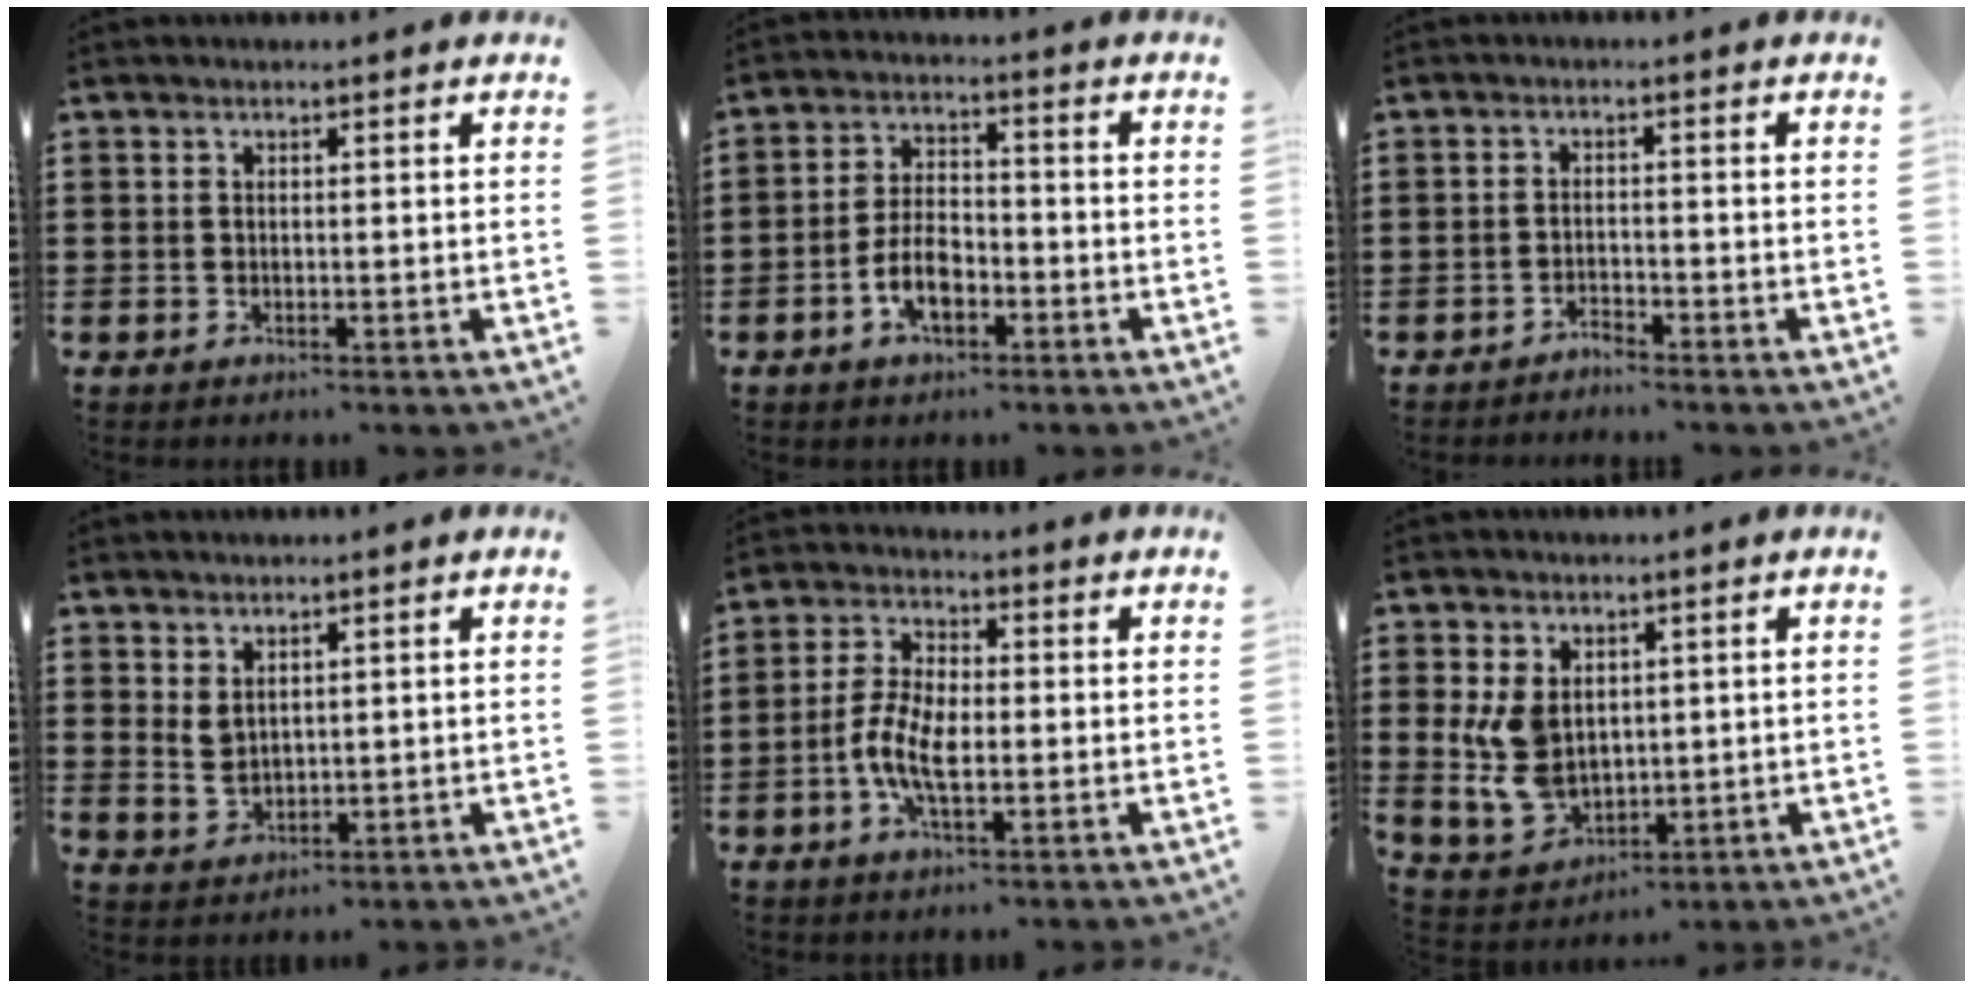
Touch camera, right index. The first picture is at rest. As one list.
[{"total": 6.3, "force": [-2.7, 3.3, 4.8], "torque": [-0.108, 0.001, -0.054]}, {"total": 2.0, "force": [-2.0, -0.1, 0.0], "torque": [-0.005, 0.003, -0.041]}, {"total": 2.5, "force": [1.6, 1.4, 1.3], "torque": [-0.030, 0.003, 0.032]}, {"total": 6.9, "force": [-1.7, 3.1, 5.9], "torque": [-0.141, -0.006, -0.040]}, {"total": 7.2, "force": [1.1, 5.4, 4.7], "torque": [-0.128, 0.006, 0.020]}]